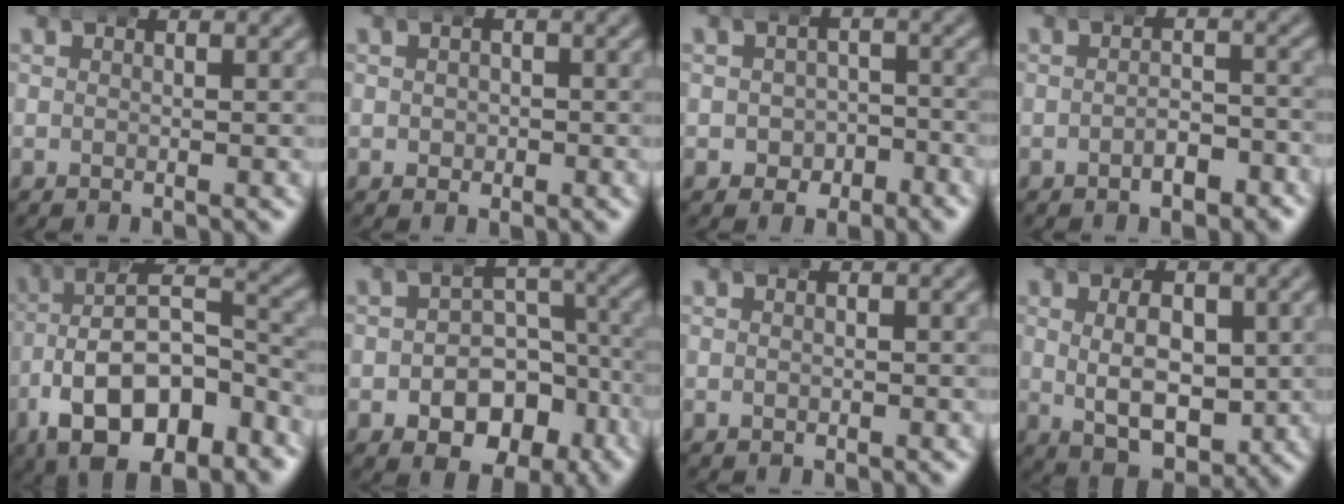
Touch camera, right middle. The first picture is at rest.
{"total": 1.2, "force": [-0.1, 1.1, 0.5], "torque": [-0.006, -0.003, 0.001]}
{"total": 3.1, "force": [-1.6, 2.5, 0.6], "torque": [0.004, -0.006, -0.028]}
{"total": 2.5, "force": [-1.8, 1.1, 1.2], "torque": [-0.012, -0.002, -0.036]}
{"total": 12.2, "force": [-3.5, 7.6, 8.9], "torque": [-0.156, -0.036, -0.035]}
{"total": 9.0, "force": [-4.8, 6.4, 4.2], "torque": [-0.043, -0.029, -0.065]}
{"total": 0.5, "force": [-0.1, 0.3, 0.4], "torque": [-0.006, -0.002, 0.000]}
{"total": 8.0, "force": [-0.7, 4.9, 6.4], "torque": [-0.091, -0.015, -0.003]}